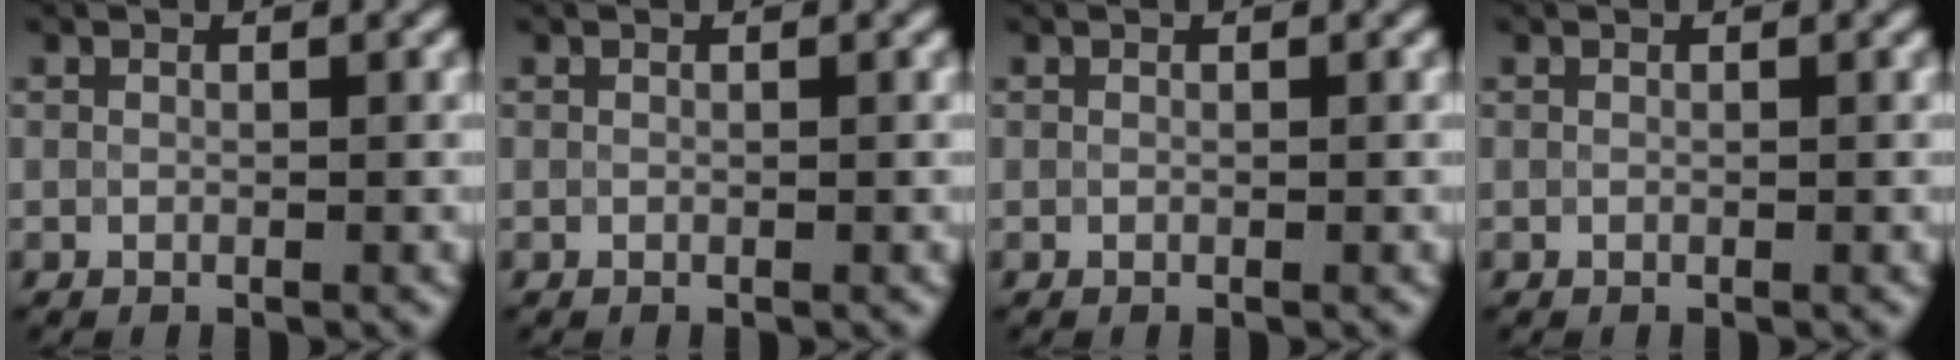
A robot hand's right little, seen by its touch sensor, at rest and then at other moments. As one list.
[{"total": 0.0}, {"total": 0.0}, {"total": 0.0}]